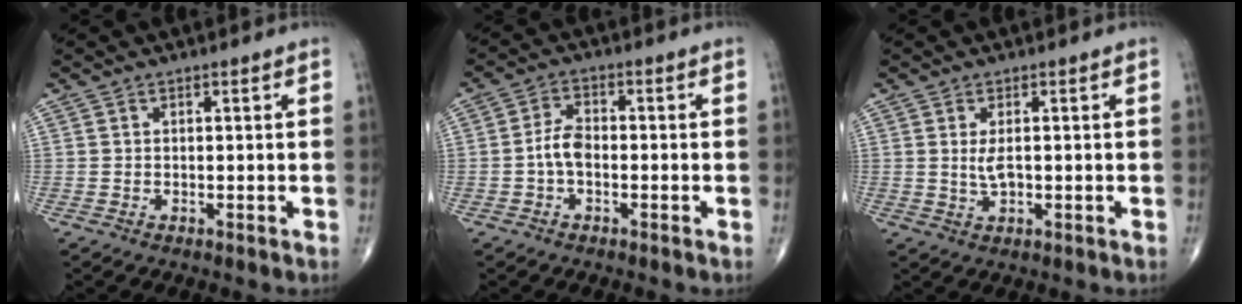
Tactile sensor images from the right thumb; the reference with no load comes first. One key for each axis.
{"total": 4.1, "fx": -1.1, "fy": 2.3, "fz": 3.2, "tx": -0.058, "ty": 0.016, "tz": -0.027}
{"total": 2.7, "fx": 0.2, "fy": 1.2, "fz": 2.4, "tx": -0.048, "ty": -0.006, "tz": 0.007}